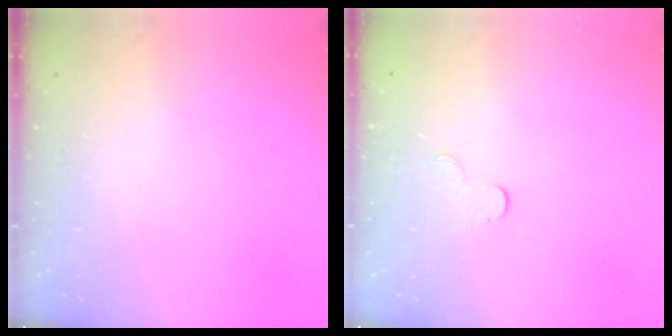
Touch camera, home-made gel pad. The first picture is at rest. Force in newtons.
{"total": 3.4, "press": 3.4, "slide": 0.3}